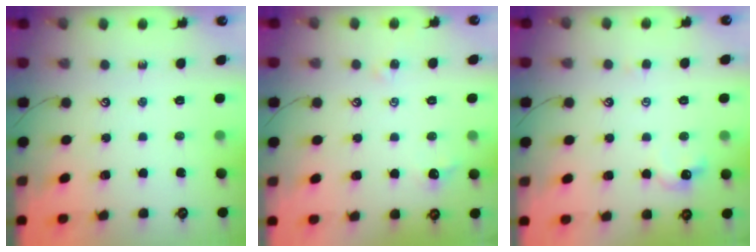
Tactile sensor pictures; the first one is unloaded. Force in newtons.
{"total": 2.9, "press": 2.9, "slide": 0.7}
{"total": 1.9, "press": 1.9, "slide": 0.5}